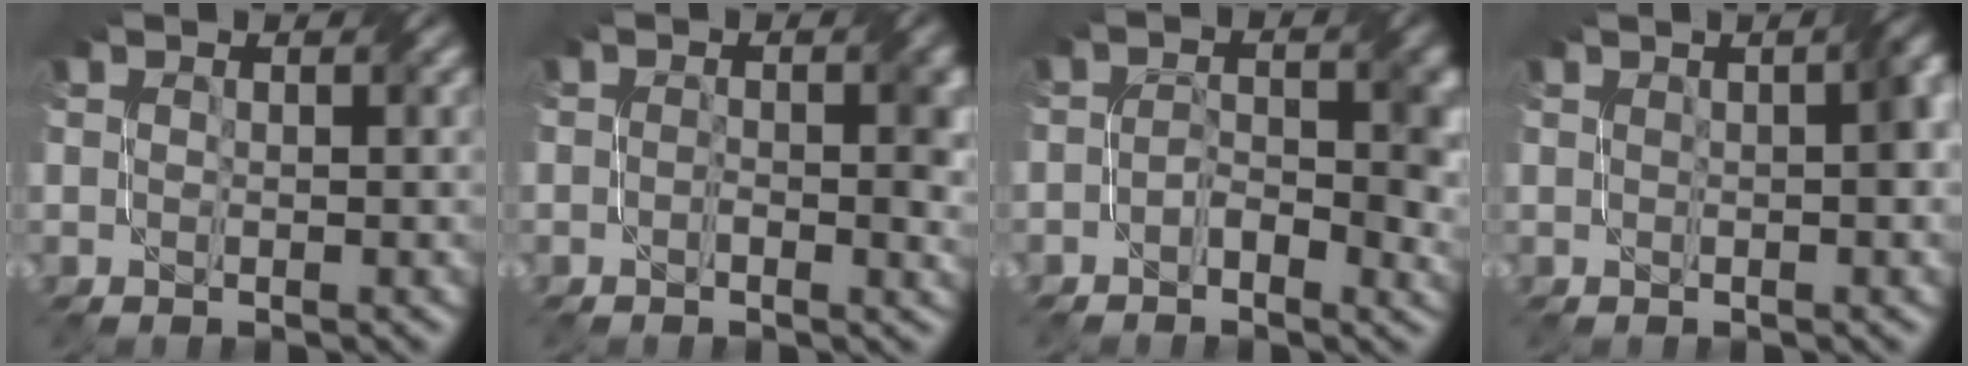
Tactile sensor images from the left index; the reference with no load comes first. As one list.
[{"total": 2.7, "force": [-0.1, 1.3, 2.4], "torque": [-0.030, -0.002, -0.003]}, {"total": 3.9, "force": [-0.7, 2.2, 3.2], "torque": [-0.043, -0.001, -0.017]}, {"total": 3.0, "force": [0.4, 0.7, 2.9], "torque": [-0.033, 0.014, 0.006]}]